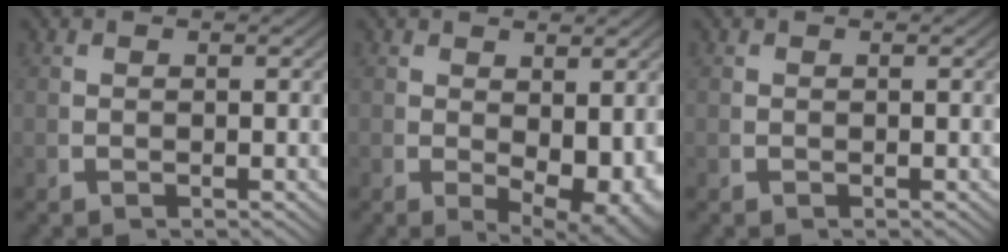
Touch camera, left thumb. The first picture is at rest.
{"total": 4.7, "force": [0.3, 2.4, 4.0], "torque": [-0.067, -0.025, 0.022]}
{"total": 0.0}